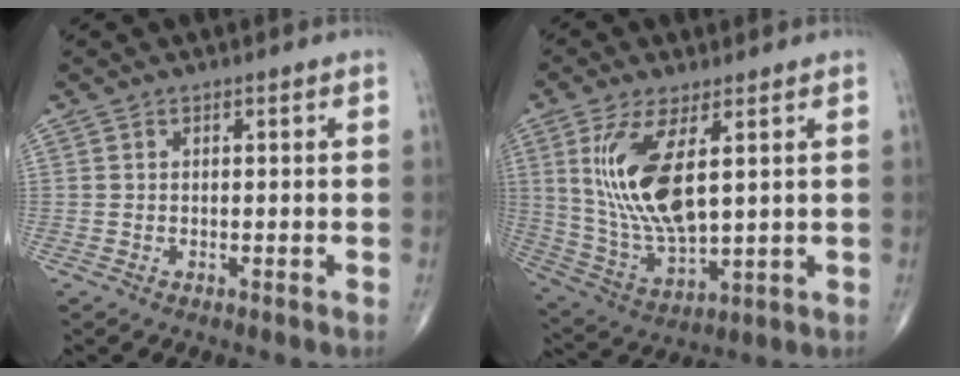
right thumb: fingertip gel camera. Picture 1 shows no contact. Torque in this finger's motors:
{"motor_torque": [-0.86, 1.83, 1.61, 0.81, 0.43]}